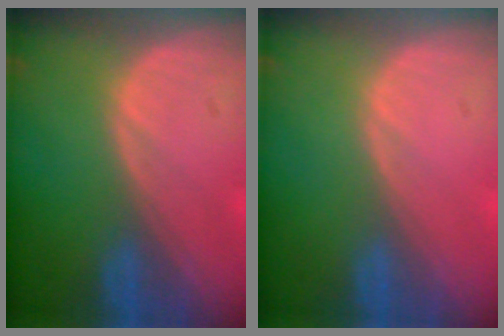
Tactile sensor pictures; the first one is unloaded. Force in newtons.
{"total": 0.0}